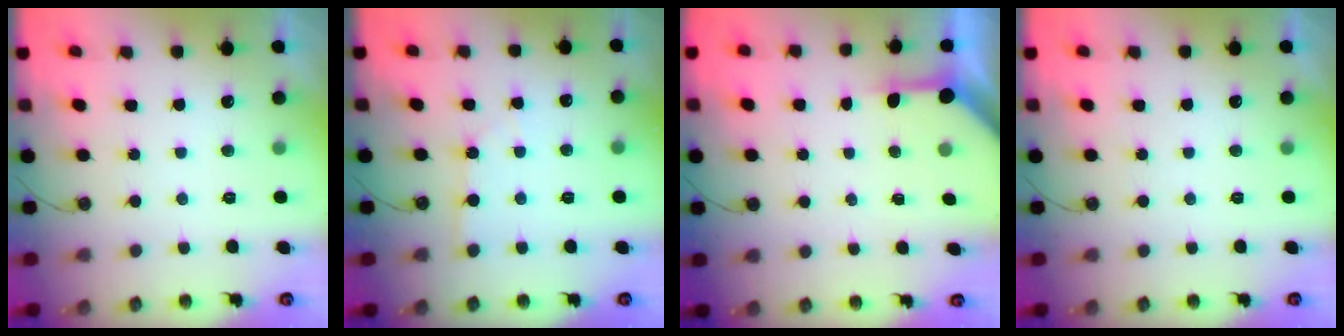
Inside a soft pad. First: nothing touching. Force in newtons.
{"total": 2.6, "press": 2.6, "slide": 0.4}
{"total": 3.8, "press": 3.8, "slide": 0.4}
{"total": 0.0}